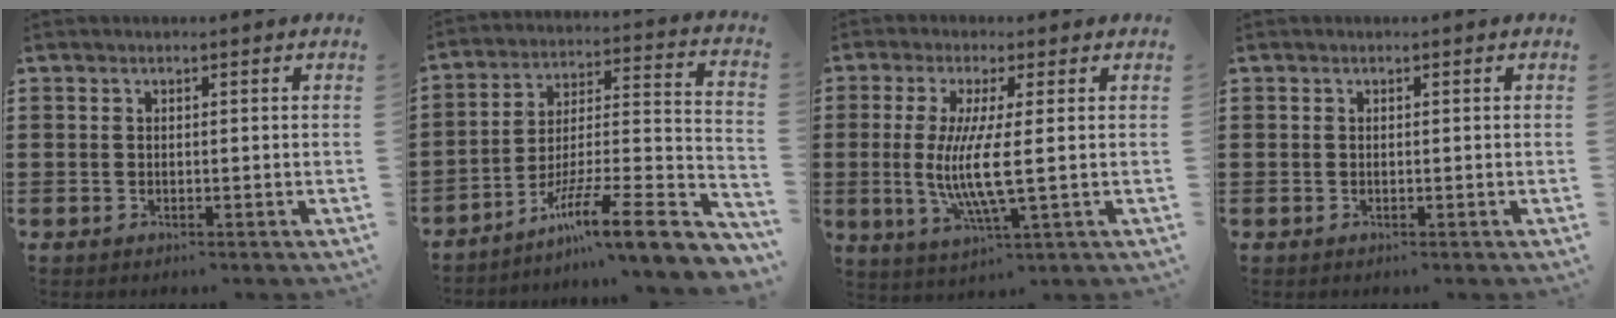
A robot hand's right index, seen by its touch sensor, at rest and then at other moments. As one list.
[{"total": 11.3, "force": [-7.5, 1.3, 8.4], "torque": [-0.124, 0.003, -0.136]}, {"total": 8.0, "force": [0.0, 0.8, 8.0], "torque": [-0.173, -0.017, -0.009]}, {"total": 0.0}]